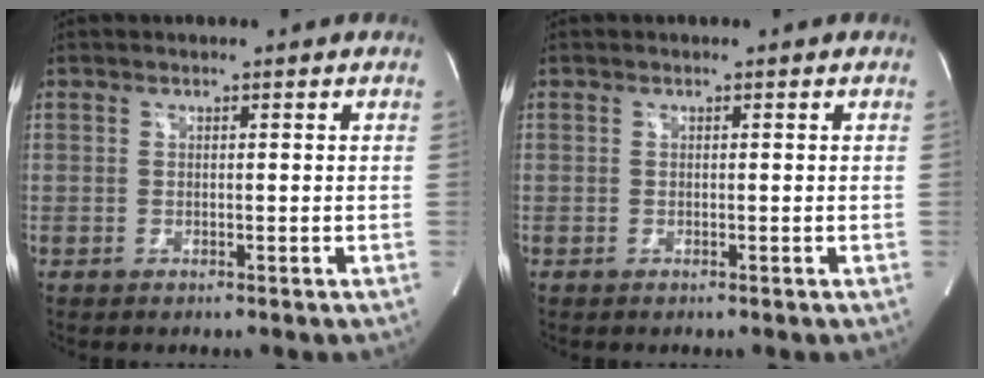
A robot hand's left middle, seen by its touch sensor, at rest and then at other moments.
{"total": 0.0}